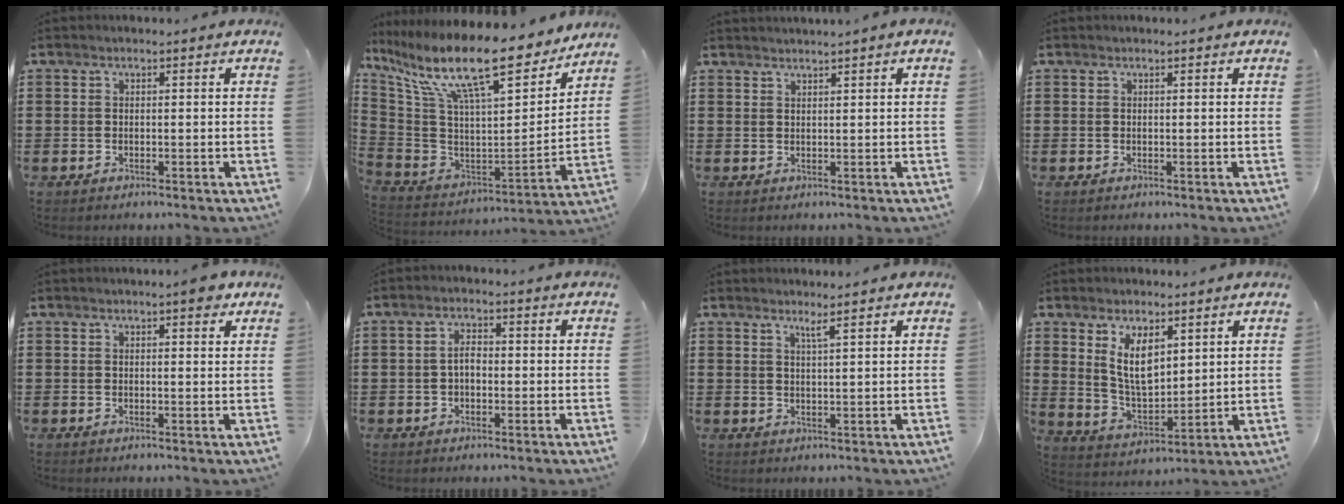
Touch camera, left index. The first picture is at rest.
{"total": 16.9, "force": [11.7, 3.0, 11.8], "torque": [-0.255, -0.071, 0.192]}
{"total": 1.1, "force": [0.9, -0.5, 0.1], "torque": [-0.003, -0.004, 0.019]}
{"total": 0.0}
{"total": 2.9, "force": [2.1, 0.5, 2.0], "torque": [-0.028, 0.000, 0.033]}
{"total": 2.8, "force": [-0.2, 1.5, 2.3], "torque": [-0.047, 0.006, -0.004]}
{"total": 2.2, "force": [1.7, -0.4, 1.4], "torque": [-0.029, -0.003, 0.031]}
{"total": 7.5, "force": [4.0, 3.6, 5.1], "torque": [-0.106, -0.008, 0.073]}